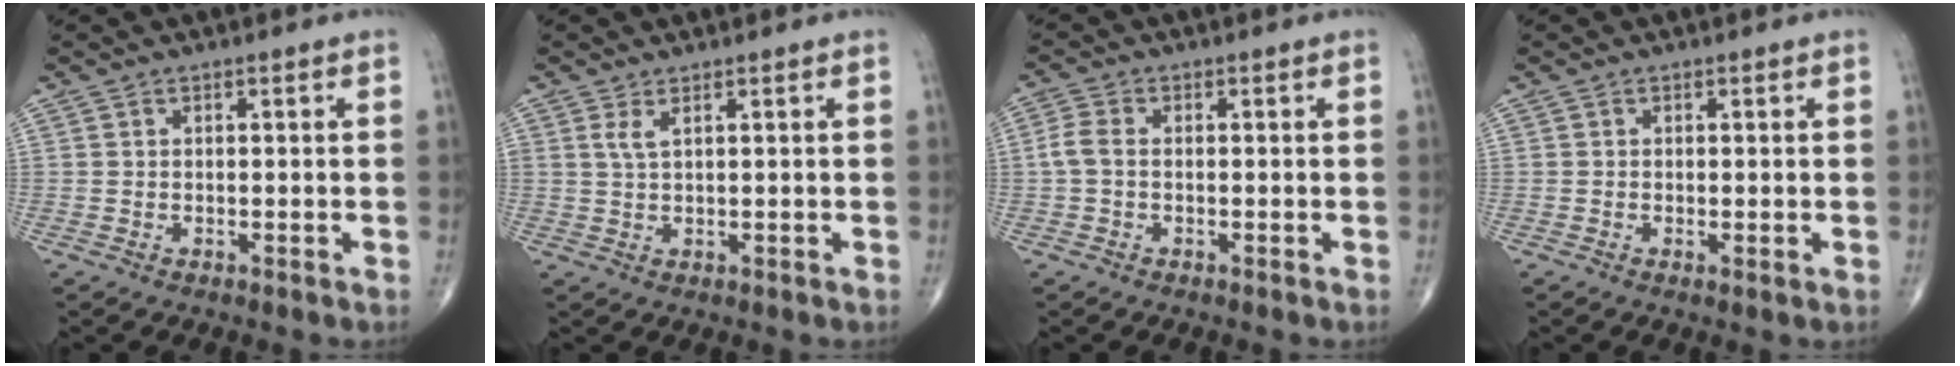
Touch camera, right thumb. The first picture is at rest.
{"total": 1.9, "force": [1.0, 0.4, 1.5], "torque": [-0.038, -0.002, 0.025]}
{"total": 2.9, "force": [-0.3, 1.8, 2.3], "torque": [-0.054, 0.006, -0.013]}
{"total": 0.7, "force": [0.0, 0.1, 0.7], "torque": [-0.016, -0.003, -0.003]}